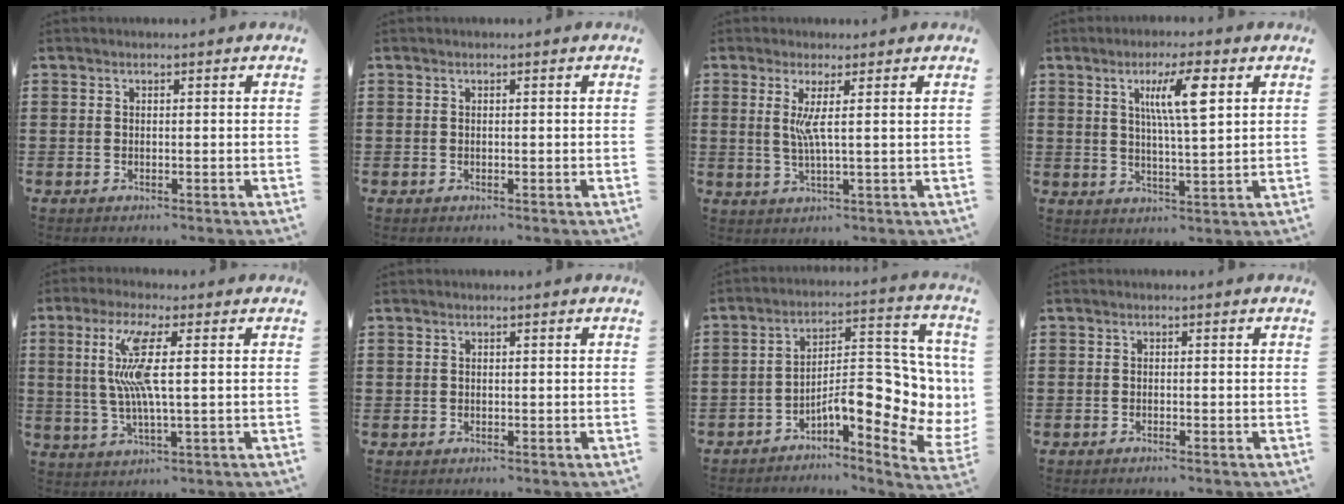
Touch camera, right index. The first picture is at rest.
{"total": 0.0}
{"total": 4.2, "force": [0.9, -0.2, 4.1], "torque": [-0.080, -0.008, 0.014]}
{"total": 7.8, "force": [3.0, 1.2, 7.1], "torque": [-0.139, 0.004, 0.044]}
{"total": 8.8, "force": [1.5, 1.0, 8.6], "torque": [-0.192, -0.013, 0.012]}
{"total": 0.0}
{"total": 10.3, "force": [-2.9, 3.8, 9.1], "torque": [-0.128, -0.034, -0.062]}
{"total": 0.6, "force": [-0.5, -0.1, 0.2], "torque": [-0.005, -0.002, -0.011]}